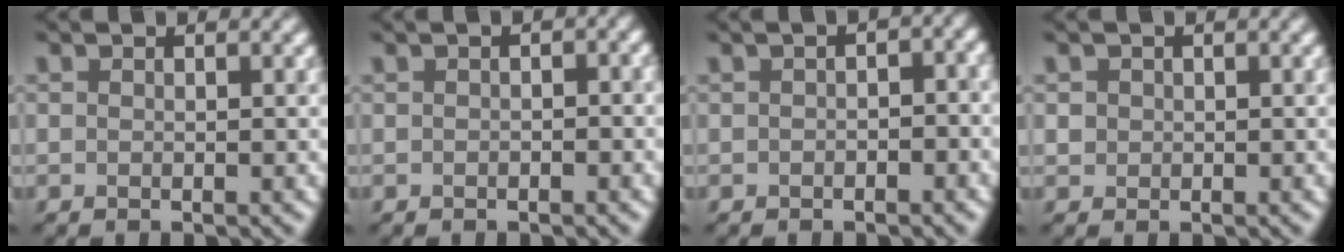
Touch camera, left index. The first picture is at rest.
{"total": 1.8, "force": [0.1, 0.8, 1.5], "torque": [-0.018, 0.003, -0.002]}
{"total": 3.4, "force": [0.1, 1.9, 2.9], "torque": [-0.022, 0.008, -0.006]}
{"total": 0.8, "force": [0.1, 0.8, 0.2], "torque": [0.003, -0.002, 0.001]}